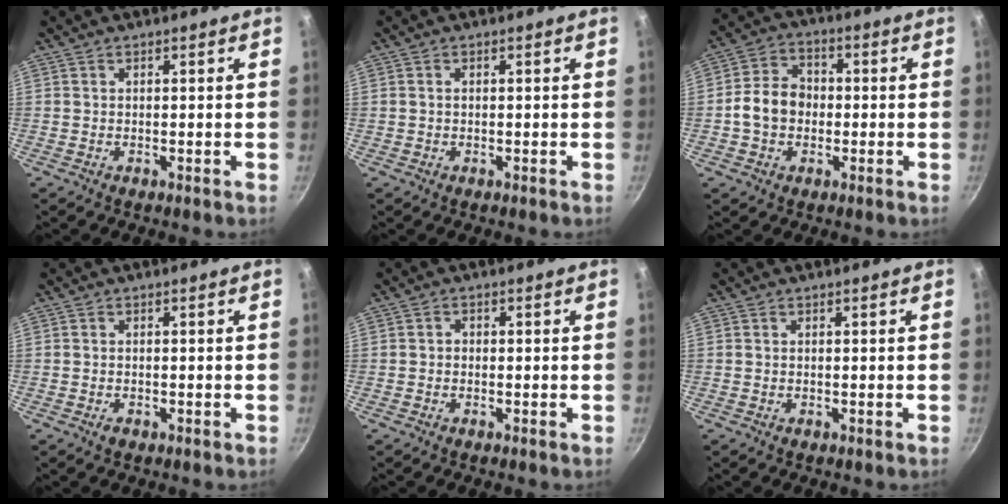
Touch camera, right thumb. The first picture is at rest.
{"total": 0.6, "force": [0.0, 0.5, 0.4], "torque": [-0.006, 0.004, 0.000]}
{"total": 8.7, "force": [-1.0, 6.9, 5.1], "torque": [-0.062, 0.025, -0.031]}
{"total": 1.2, "force": [-0.6, 0.8, 0.7], "torque": [-0.012, 0.000, -0.010]}
{"total": 1.1, "force": [-0.3, 0.9, 0.4], "torque": [-0.007, 0.005, -0.006]}
{"total": 0.0}